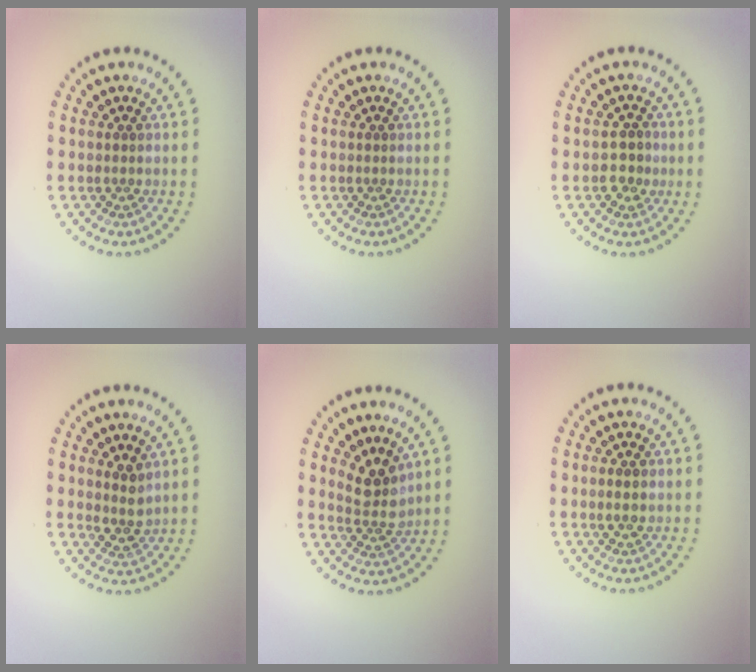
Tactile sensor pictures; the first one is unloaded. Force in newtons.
{"total": 0.0}
{"total": 2.1, "press": 2.0, "slide": 0.4}
{"total": 2.1, "press": 1.7, "slide": 1.2}
{"total": 3.0, "press": 2.5, "slide": 1.6}
{"total": 0.9, "press": 0.9, "slide": 0.2}